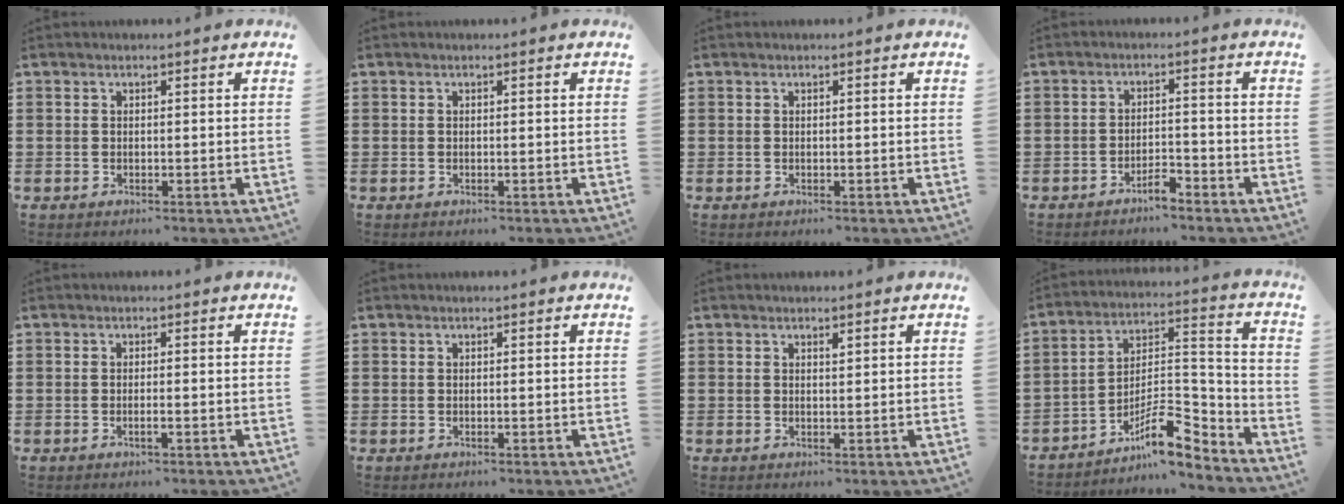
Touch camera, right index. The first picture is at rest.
{"total": 0.0}
{"total": 0.0}
{"total": 2.9, "force": [-2.6, 0.4, 1.0], "torque": [-0.023, 0.003, -0.052]}
{"total": 1.0, "force": [-0.5, 0.0, 0.9], "torque": [-0.015, -0.004, -0.008]}
{"total": 0.0}
{"total": 0.6, "force": [0.5, 0.2, 0.3], "torque": [-0.008, 0.001, 0.009]}
{"total": 10.6, "force": [-7.9, 3.2, 6.2], "torque": [-0.107, 0.017, -0.148]}